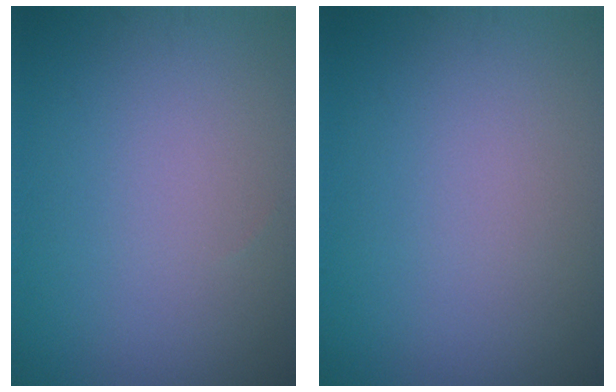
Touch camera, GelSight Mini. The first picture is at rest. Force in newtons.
{"total": 0.0}